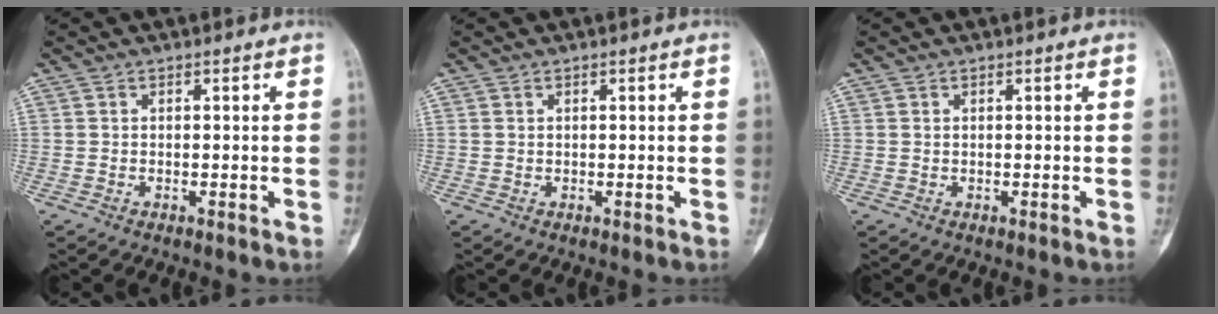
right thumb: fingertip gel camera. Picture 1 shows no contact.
{"total": 0.0}
{"total": 0.0}